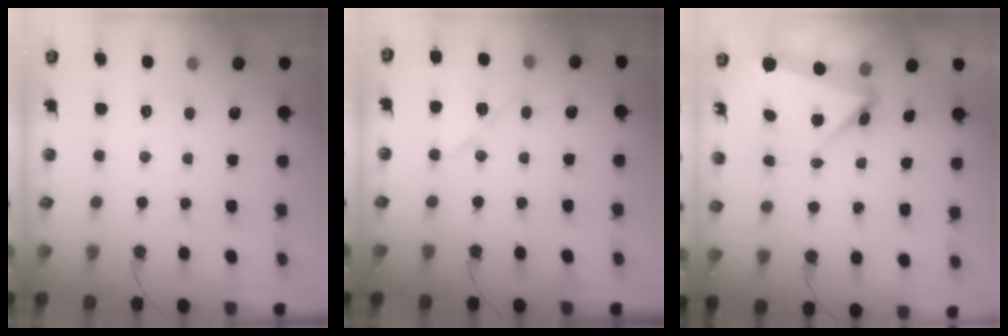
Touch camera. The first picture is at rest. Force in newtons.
{"total": 10.2, "press": 10.1, "slide": 0.9}
{"total": 5.6, "press": 5.6, "slide": 0.2}